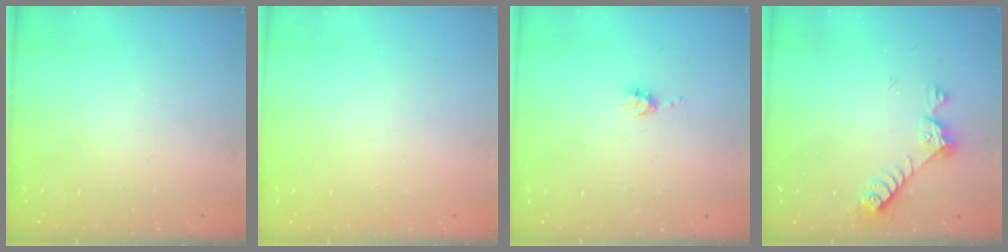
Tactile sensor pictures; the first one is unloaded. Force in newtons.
{"total": 1.1, "press": 1.1, "slide": 0.1}
{"total": 5.4, "press": 5.3, "slide": 0.7}
{"total": 7.3, "press": 7.3, "slide": 0.6}